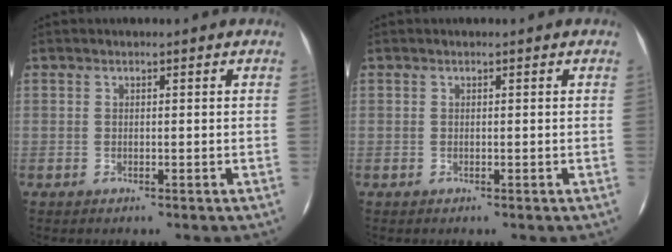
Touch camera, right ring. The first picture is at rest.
{"total": 0.0}